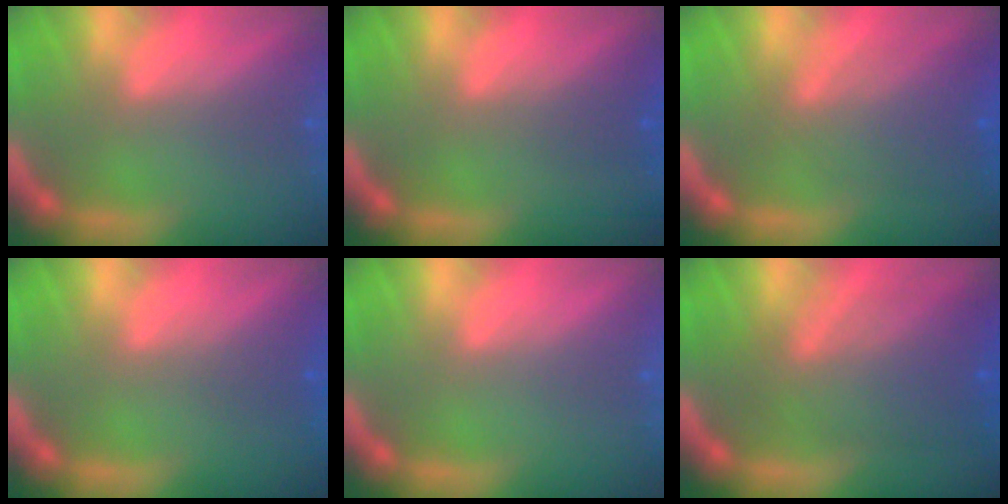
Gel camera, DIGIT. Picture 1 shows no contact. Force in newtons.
{"total": 1.5}
{"total": 5.6}
{"total": 1.5}
{"total": 0.0}
{"total": 7.1}